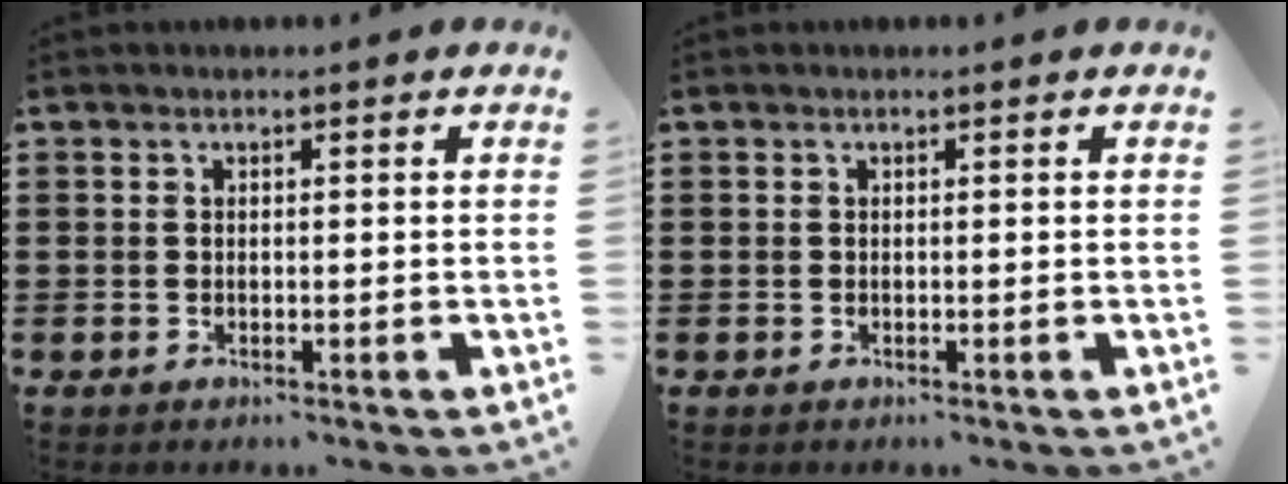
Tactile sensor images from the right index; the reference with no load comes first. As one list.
[{"total": 0.0}]